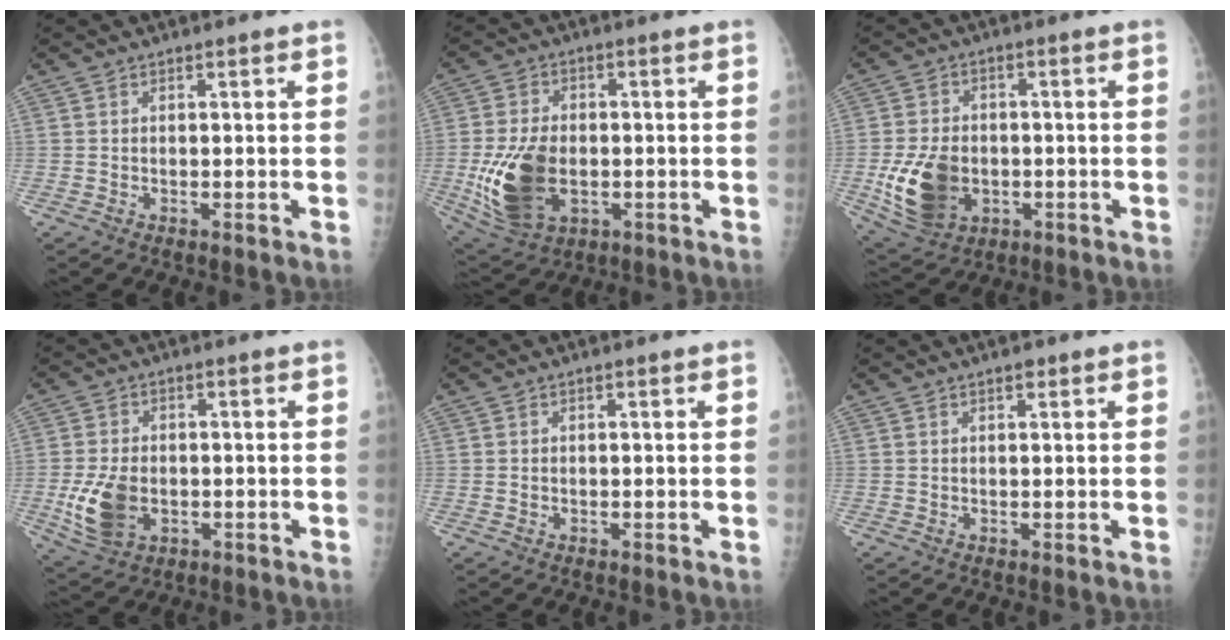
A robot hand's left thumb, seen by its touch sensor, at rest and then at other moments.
{"total": 14.5, "force": [-2.5, 9.2, 10.9], "torque": [-0.198, -0.003, -0.029]}
{"total": 12.3, "force": [-2.4, 8.9, 8.2], "torque": [-0.139, 0.001, -0.030]}
{"total": 9.1, "force": [-1.9, 6.1, 6.5], "torque": [-0.124, -0.002, -0.024]}
{"total": 0.0}
{"total": 1.1, "force": [0.7, 0.4, 0.7], "torque": [-0.008, -0.002, 0.010]}